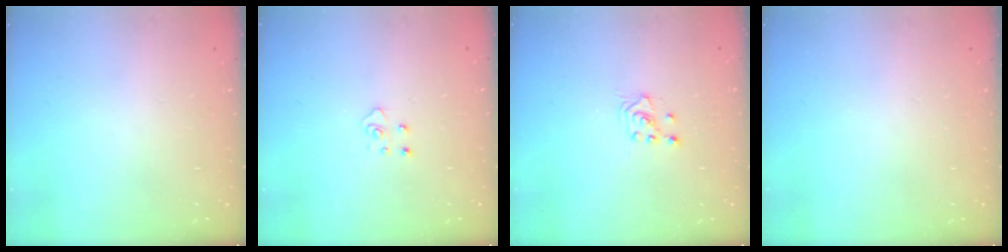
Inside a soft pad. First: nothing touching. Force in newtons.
{"total": 4.1, "press": 4.0, "slide": 0.5}
{"total": 2.5, "press": 2.4, "slide": 0.9}
{"total": 0.0}